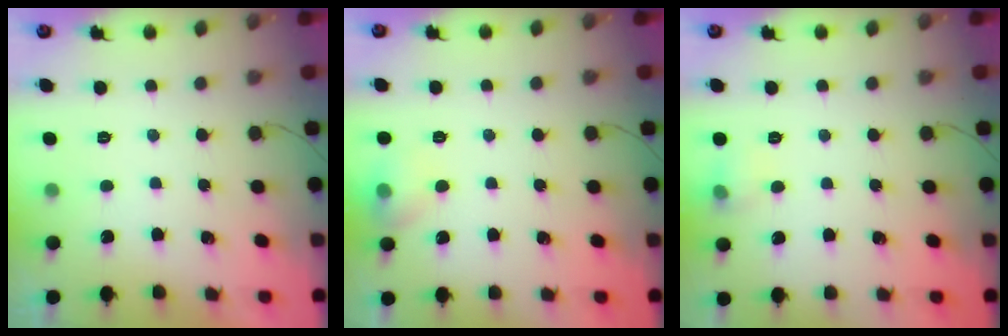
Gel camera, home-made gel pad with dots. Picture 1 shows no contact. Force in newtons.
{"total": 7.8, "press": 7.6, "slide": 1.6}
{"total": 5.3, "press": 5.1, "slide": 1.5}